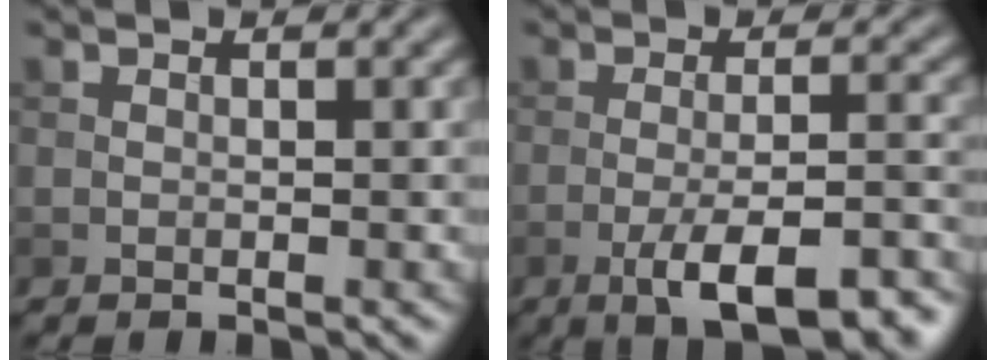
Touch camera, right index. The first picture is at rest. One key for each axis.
{"total": 8.3, "fx": -4.6, "fy": 2.3, "fz": 6.5, "tx": -0.102, "ty": -0.005, "tz": -0.070}